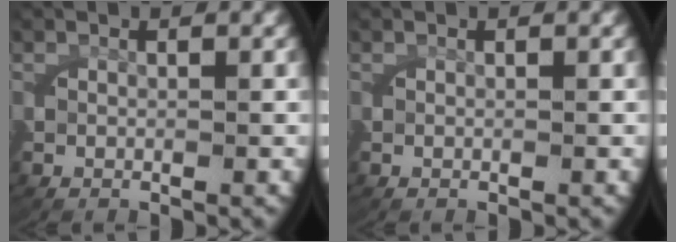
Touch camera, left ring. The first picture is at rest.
{"total": 0.0}